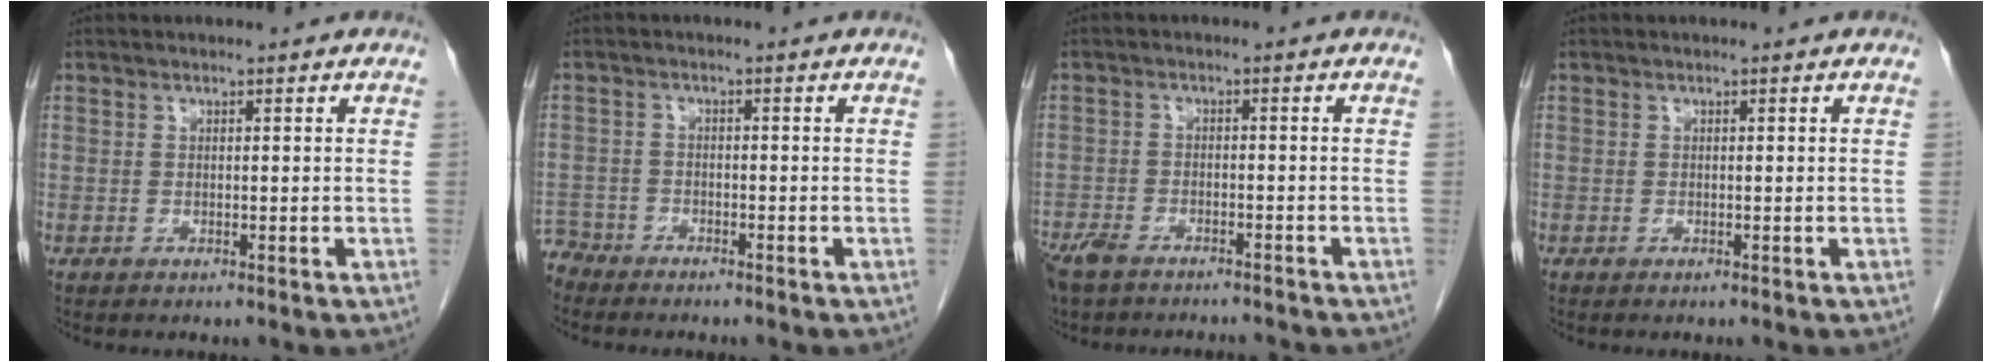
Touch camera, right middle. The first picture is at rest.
{"total": 3.8, "force": [-3.7, 1.1, -0.5], "torque": [0.009, -0.006, -0.071]}
{"total": 9.6, "force": [-8.3, 2.9, 3.9], "torque": [-0.076, -0.003, -0.128]}
{"total": 0.0}